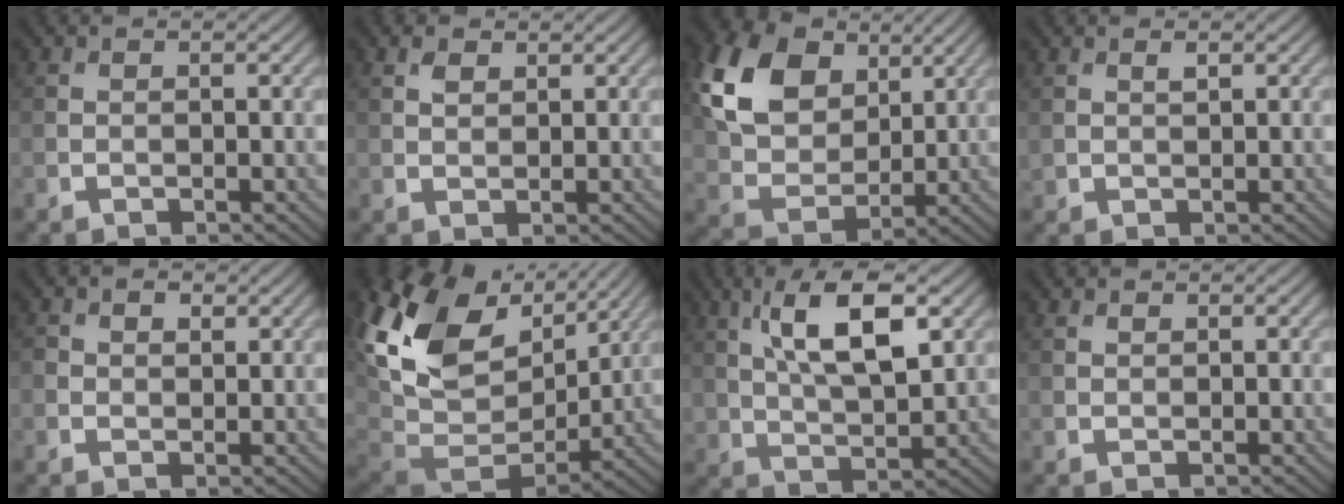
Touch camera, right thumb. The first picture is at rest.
{"total": 1.6, "force": [0.9, 1.0, 0.9], "torque": [-0.019, 0.001, 0.020]}
{"total": 12.9, "force": [5.3, 8.8, 7.7], "torque": [-0.191, 0.017, 0.098]}
{"total": 1.2, "force": [0.7, 0.5, 0.8], "torque": [-0.018, -0.001, 0.017]}
{"total": 2.0, "force": [0.9, 1.4, 1.1], "torque": [-0.024, -0.001, 0.013]}
{"total": 18.1, "force": [6.1, 12.6, 11.5], "torque": [-0.253, -0.007, 0.139]}
{"total": 10.5, "force": [4.1, 4.4, 8.7], "torque": [-0.168, 0.008, 0.076]}
{"total": 0.6, "force": [0.5, 0.3, 0.1], "torque": [-0.002, -0.001, 0.011]}